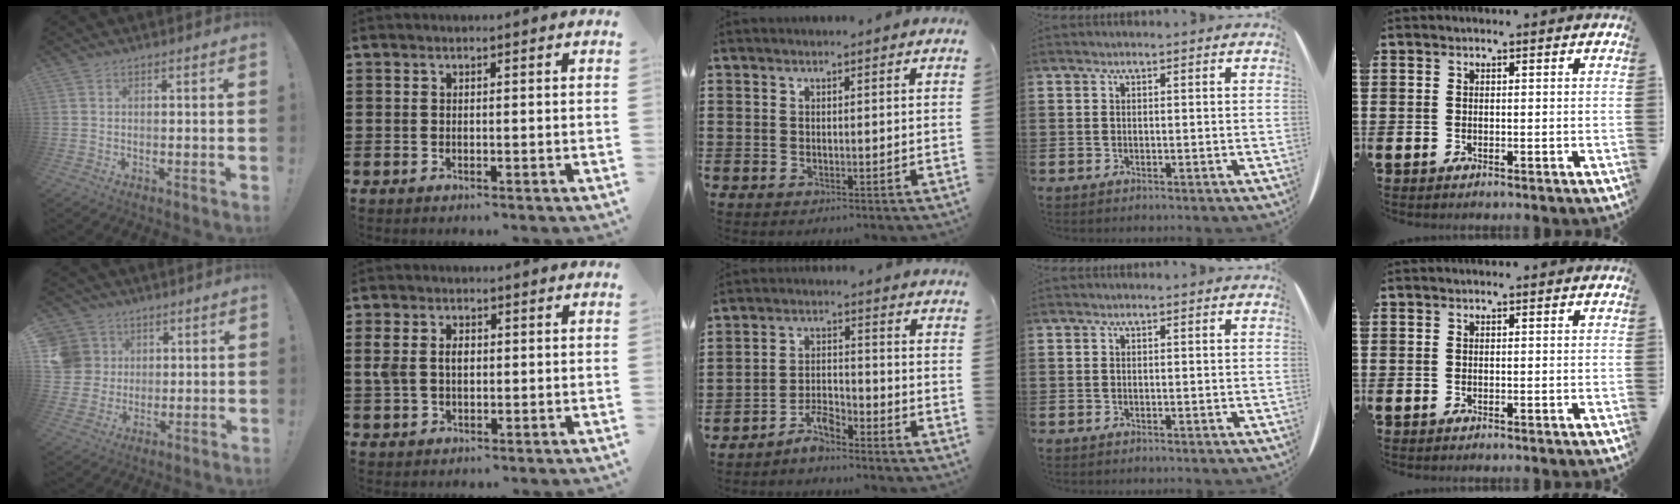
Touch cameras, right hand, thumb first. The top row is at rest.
{"thumb": {"total": 10.8, "force": [2.9, 9.9, 3.1], "torque": [-0.056, -0.006, 0.064]}, "index": {"total": 3.3, "force": [0.4, 2.2, 2.4], "torque": [-0.053, 0.012, 0.005]}, "middle": {"total": 4.3, "force": [-4.1, 0.7, 1.2], "torque": [-0.026, 0.010, -0.081]}}